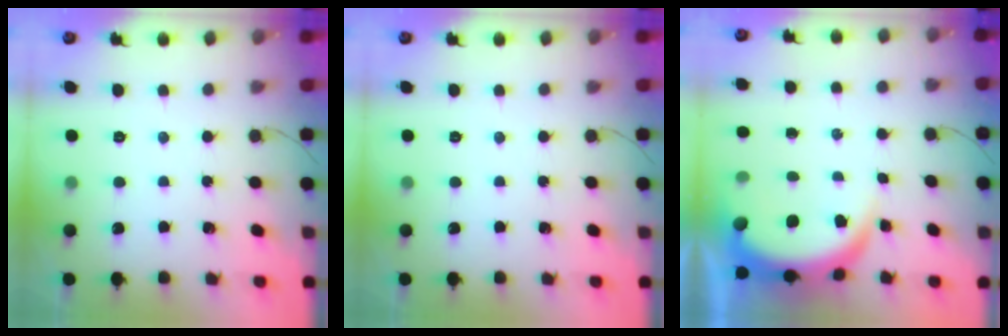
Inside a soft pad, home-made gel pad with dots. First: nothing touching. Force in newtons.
{"total": 0.0}
{"total": 7.0, "press": 6.9, "slide": 0.8}